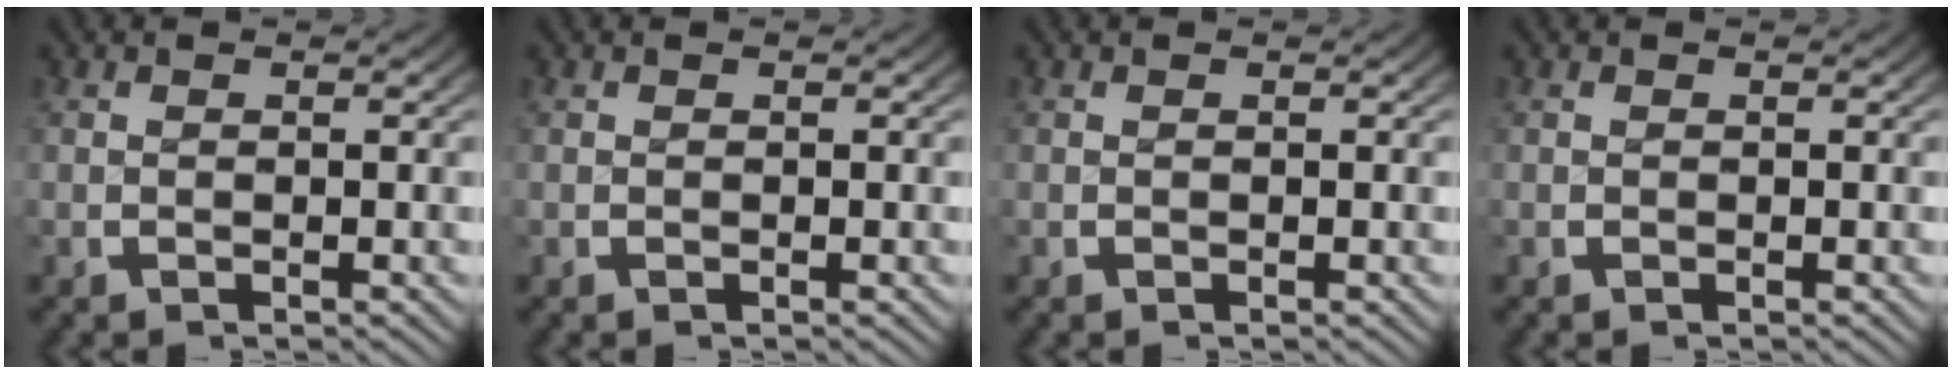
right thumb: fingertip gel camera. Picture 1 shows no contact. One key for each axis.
{"total": 0.0}
{"total": 0.0}
{"total": 0.0}